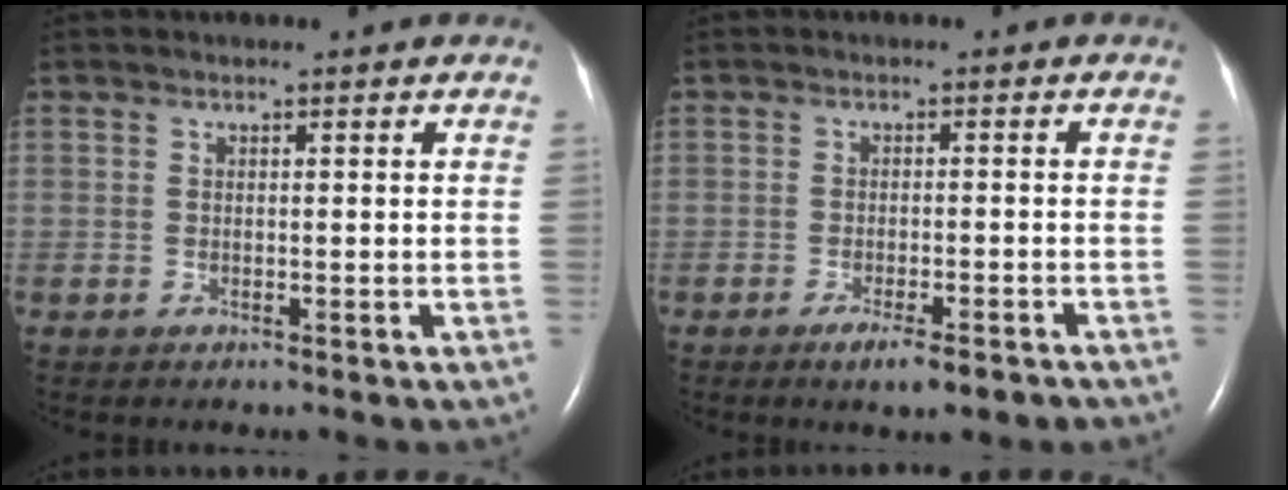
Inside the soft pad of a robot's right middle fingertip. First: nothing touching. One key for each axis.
{"total": 5.2, "fx": -3.7, "fy": 0.9, "fz": 3.6, "tx": -0.046, "ty": -0.008, "tz": -0.046}